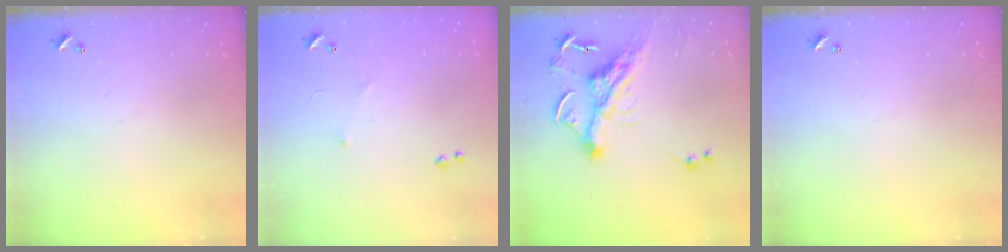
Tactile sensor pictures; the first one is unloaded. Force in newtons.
{"total": 5.2, "press": 5.1, "slide": 0.9}
{"total": 9.2, "press": 9.2, "slide": 1.3}
{"total": 0.0}